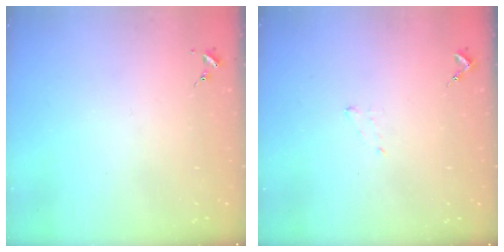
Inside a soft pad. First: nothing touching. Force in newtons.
{"total": 3.8, "press": 3.8, "slide": 0.5}